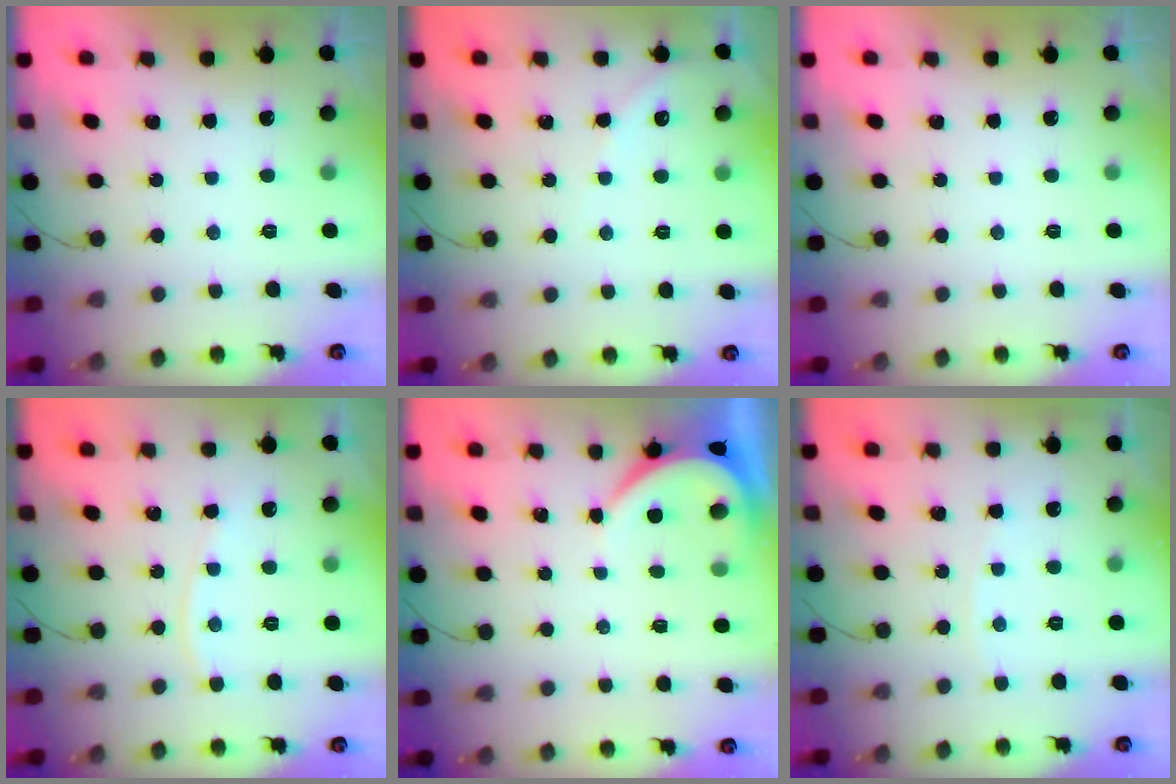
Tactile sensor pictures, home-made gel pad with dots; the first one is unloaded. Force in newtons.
{"total": 2.2, "press": 2.2, "slide": 0.4}
{"total": 0.0}
{"total": 3.1, "press": 3.0, "slide": 0.4}
{"total": 4.0, "press": 3.9, "slide": 0.7}
{"total": 2.6, "press": 2.6, "slide": 0.2}